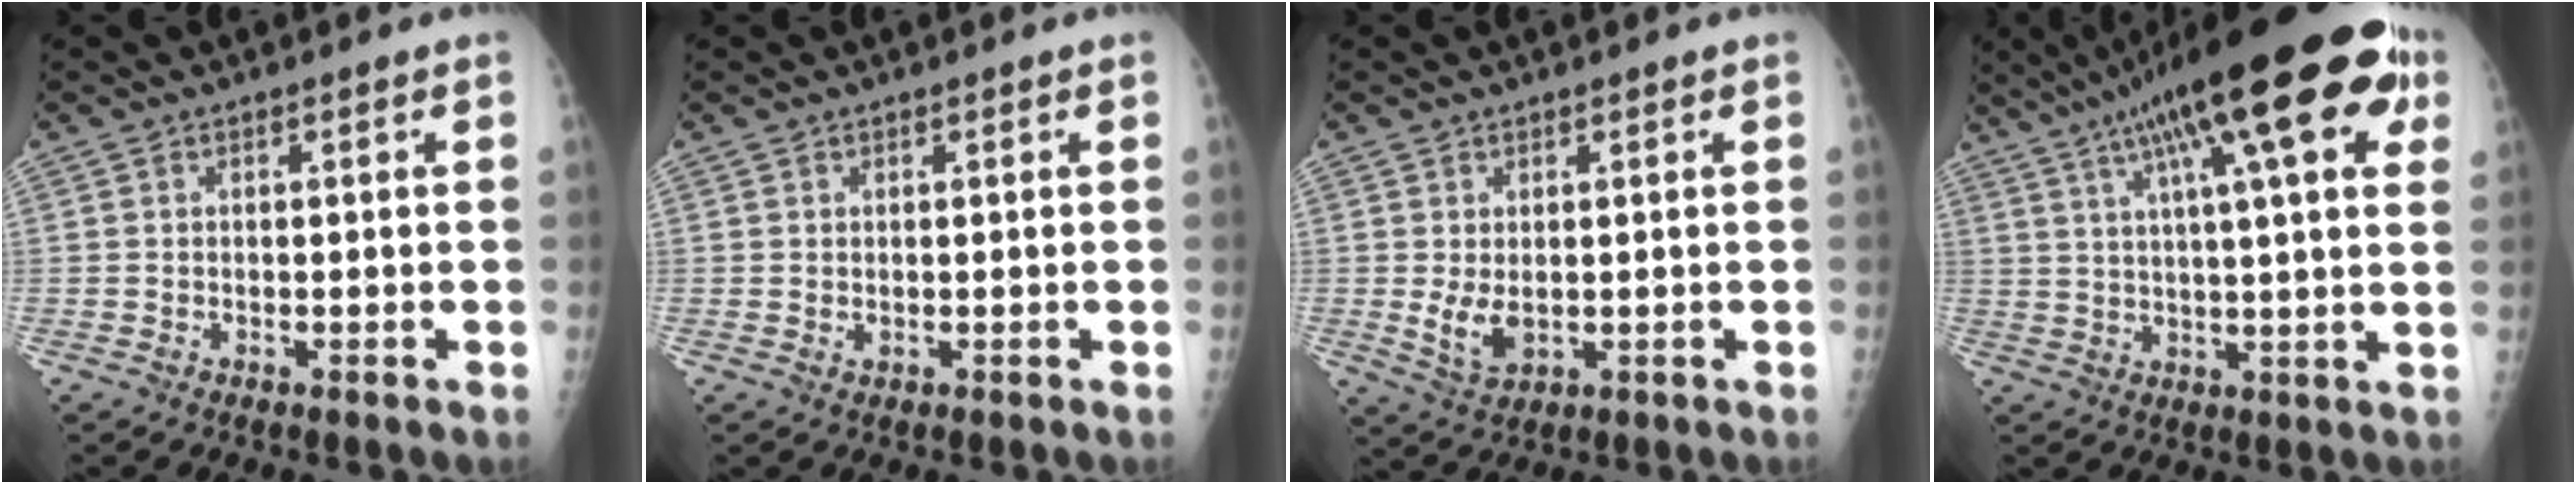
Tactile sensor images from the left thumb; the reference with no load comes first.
{"total": 0.8, "force": [0.4, 0.4, 0.6], "torque": [-0.007, -0.002, 0.006]}
{"total": 4.4, "force": [0.2, 2.7, 3.5], "torque": [-0.059, -0.013, 0.013]}
{"total": 25.1, "force": [12.1, 6.4, 21.0], "torque": [-0.314, 0.010, 0.179]}